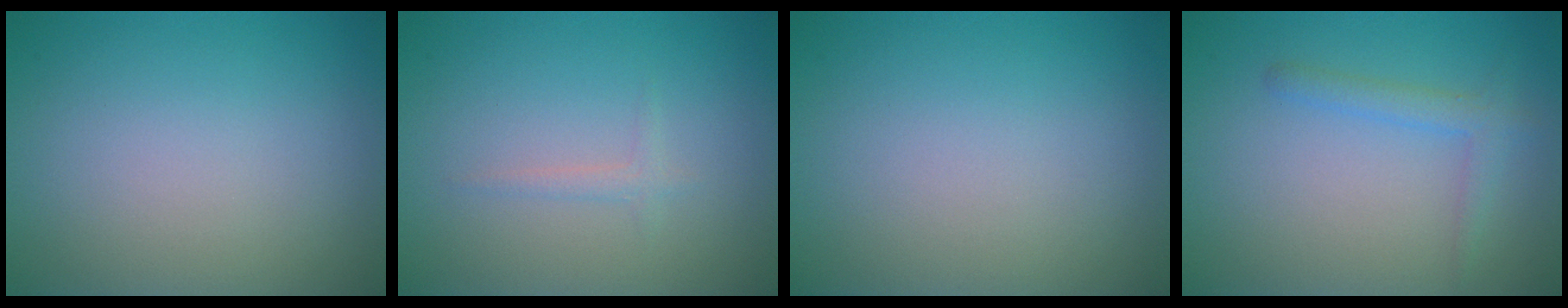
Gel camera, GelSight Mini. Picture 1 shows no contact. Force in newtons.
{"total": 0.9, "press": 0.9, "slide": 0.1}
{"total": 0.0}
{"total": 1.9, "press": 1.9, "slide": 0.1}